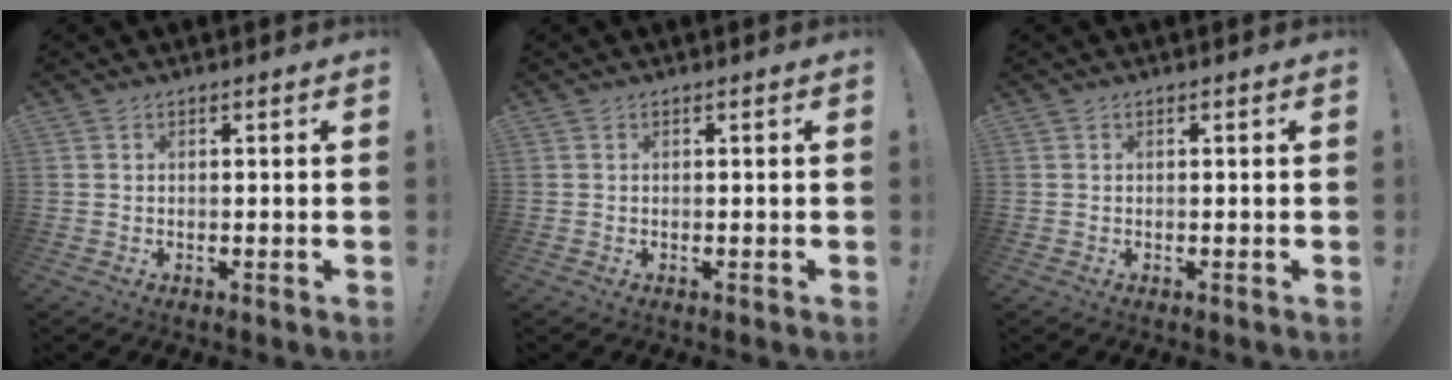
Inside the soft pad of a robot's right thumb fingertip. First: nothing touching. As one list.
[{"total": 0.0}, {"total": 0.0}]